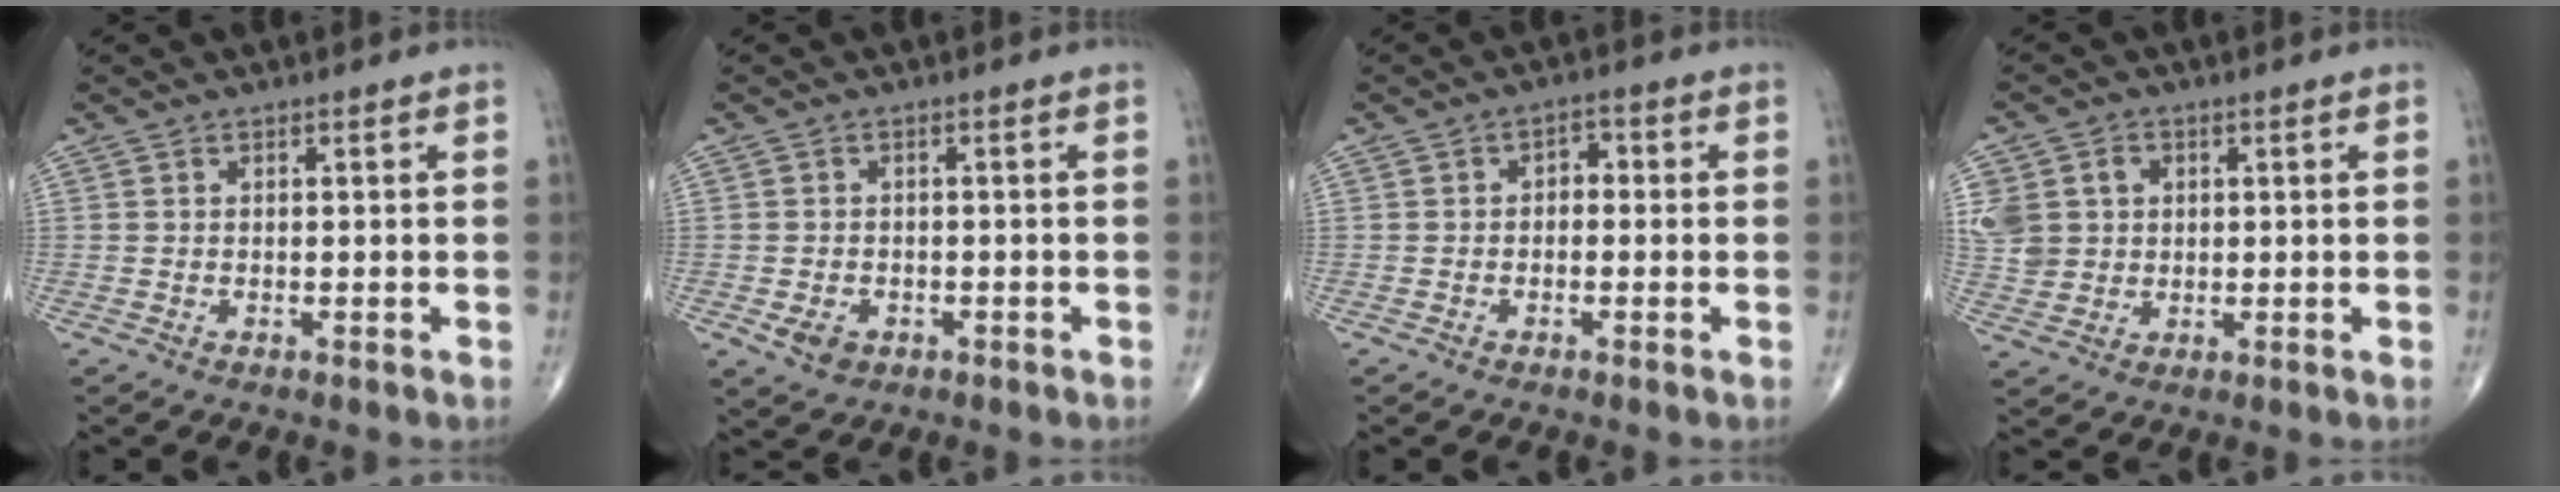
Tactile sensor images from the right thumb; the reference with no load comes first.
{"total": 0.0}
{"total": 2.6, "force": [-0.2, 1.8, 1.9], "torque": [-0.012, 0.013, -0.013]}
{"total": 11.0, "force": [2.4, 9.4, 5.1], "torque": [-0.111, 0.011, 0.059]}